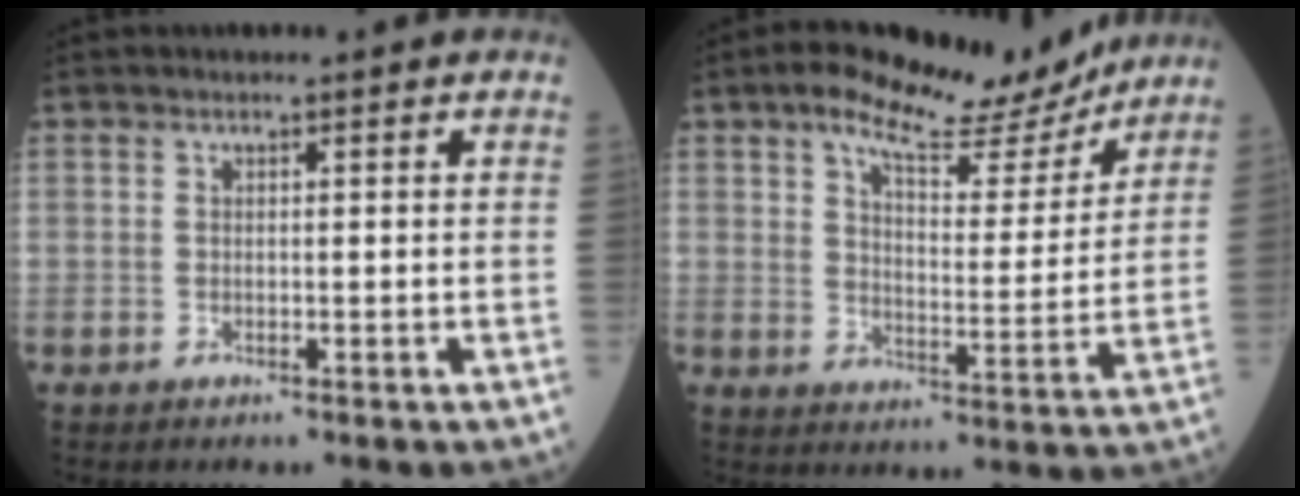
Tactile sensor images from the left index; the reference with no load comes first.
{"total": 13.6, "force": [10.8, 4.1, 7.2], "torque": [-0.111, 0.008, 0.157]}